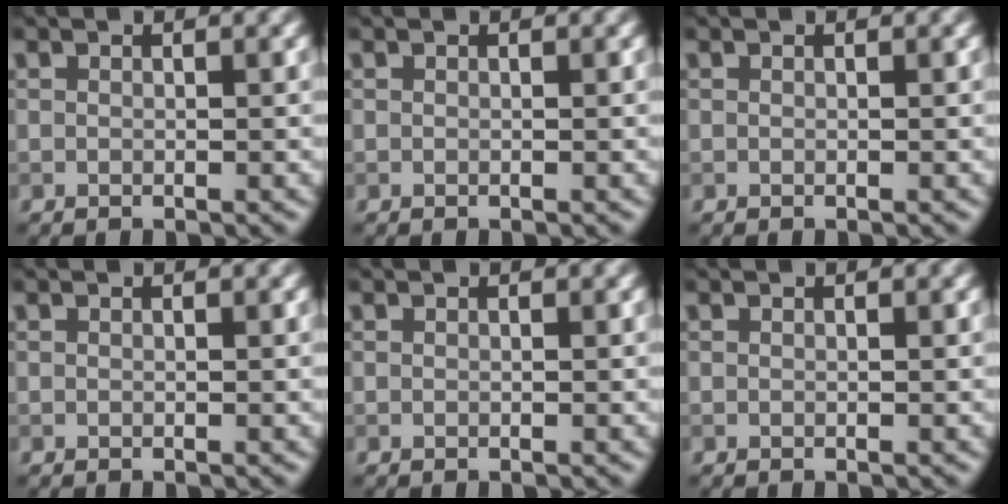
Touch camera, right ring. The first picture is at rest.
{"total": 0.0}
{"total": 0.0}
{"total": 0.0}
{"total": 0.0}
{"total": 0.0}